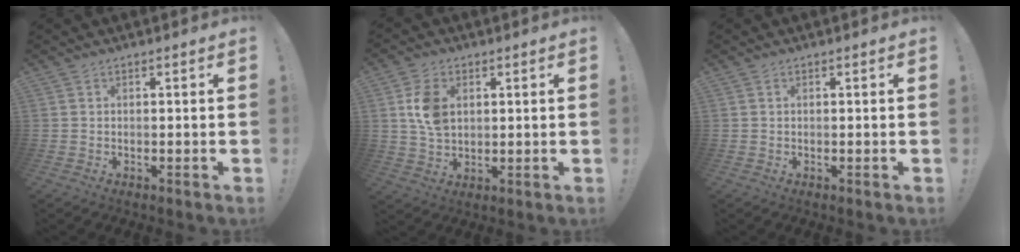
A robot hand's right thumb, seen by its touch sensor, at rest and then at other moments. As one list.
[{"total": 9.1, "force": [2.2, 6.4, 6.1], "torque": [-0.110, 0.003, 0.043]}, {"total": 0.0}]